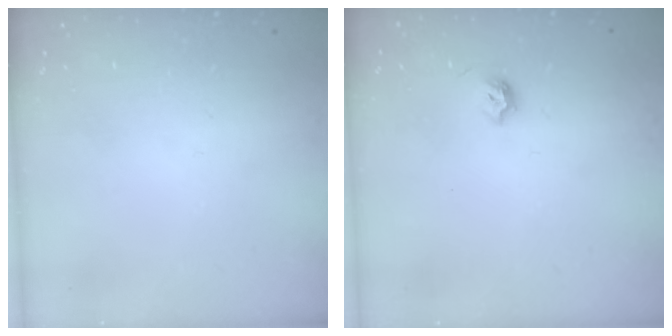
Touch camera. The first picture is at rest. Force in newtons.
{"total": 5.5, "press": 5.4, "slide": 0.9}